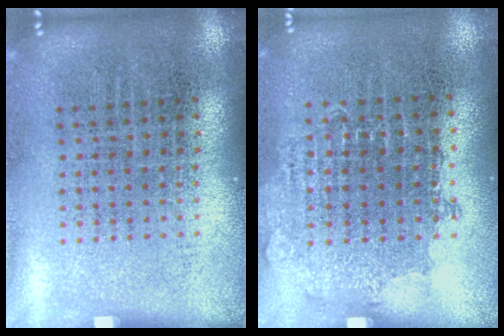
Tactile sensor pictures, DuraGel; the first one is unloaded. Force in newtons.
{"total": 0.8, "press": 0.8, "slide": 0.2}